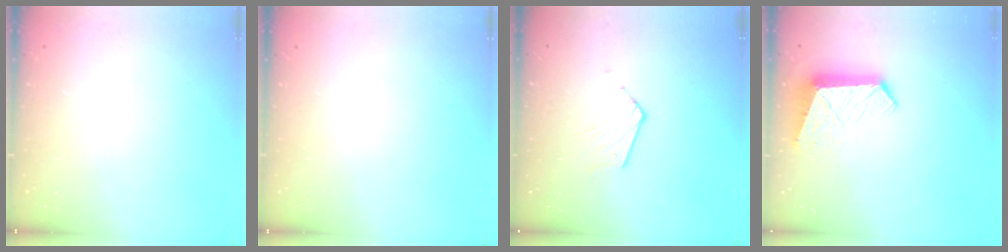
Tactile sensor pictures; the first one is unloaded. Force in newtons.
{"total": 0.0}
{"total": 4.7, "press": 4.7, "slide": 0.4}
{"total": 9.5, "press": 9.5, "slide": 0.9}